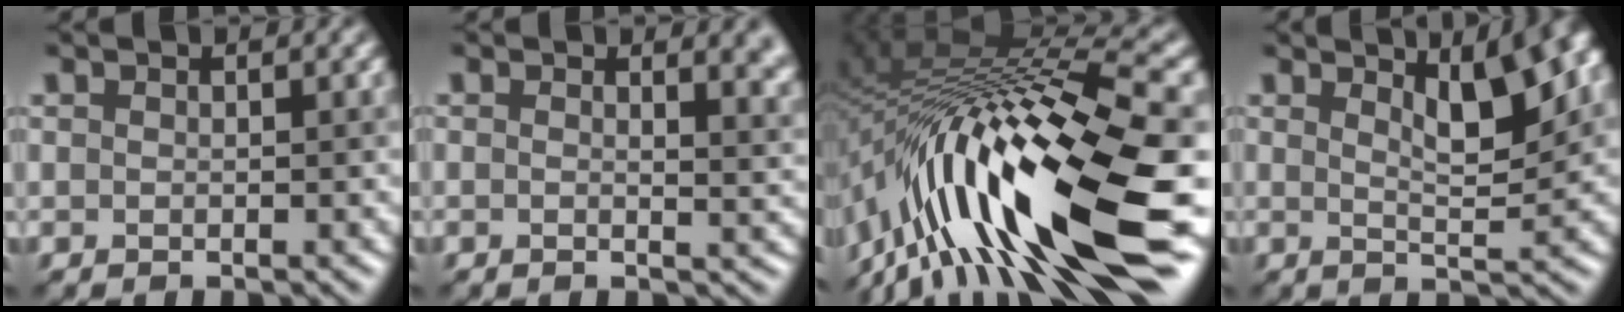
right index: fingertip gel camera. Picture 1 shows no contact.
{"total": 5.3, "force": [2.0, 2.5, 4.3], "torque": [-0.017, 0.016, 0.000]}
{"total": 16.8, "force": [-6.2, 3.9, 15.1], "torque": [-0.267, 0.022, -0.106]}
{"total": 8.0, "force": [3.1, 2.6, 6.9], "torque": [-0.052, 0.024, 0.032]}